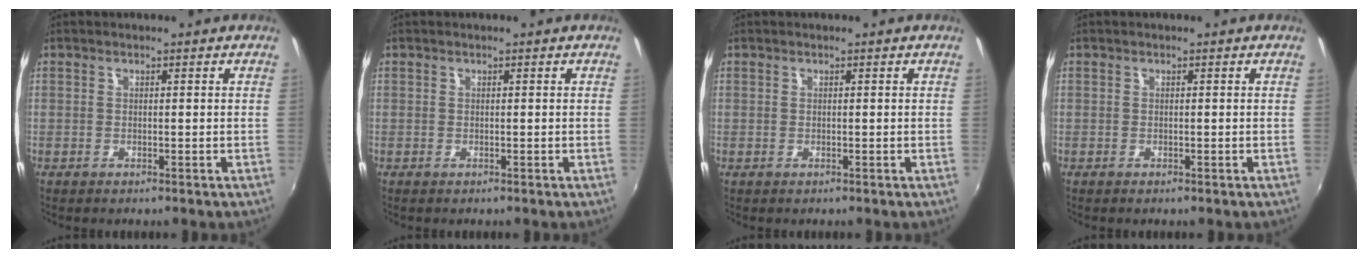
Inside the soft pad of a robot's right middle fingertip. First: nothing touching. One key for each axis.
{"total": 0.0}
{"total": 0.0}
{"total": 0.0}